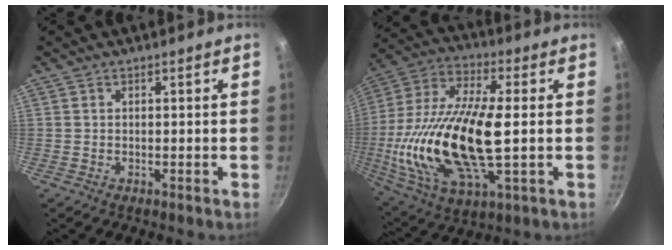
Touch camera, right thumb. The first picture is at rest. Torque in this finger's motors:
{"motor_torque": [-0.68, 1.99, 2.59, -0.17, 0.72]}